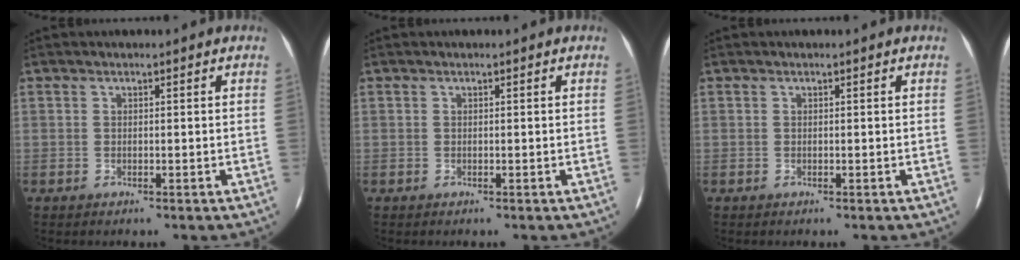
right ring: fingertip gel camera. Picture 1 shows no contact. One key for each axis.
{"total": 0.0}
{"total": 0.0}